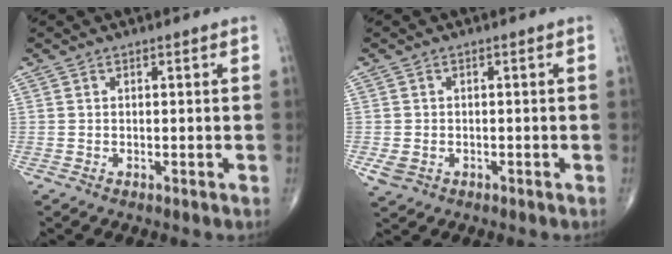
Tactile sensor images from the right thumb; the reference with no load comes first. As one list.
[{"total": 2.8, "force": [-0.8, 2.2, 1.4], "torque": [-0.030, -0.001, -0.008]}]